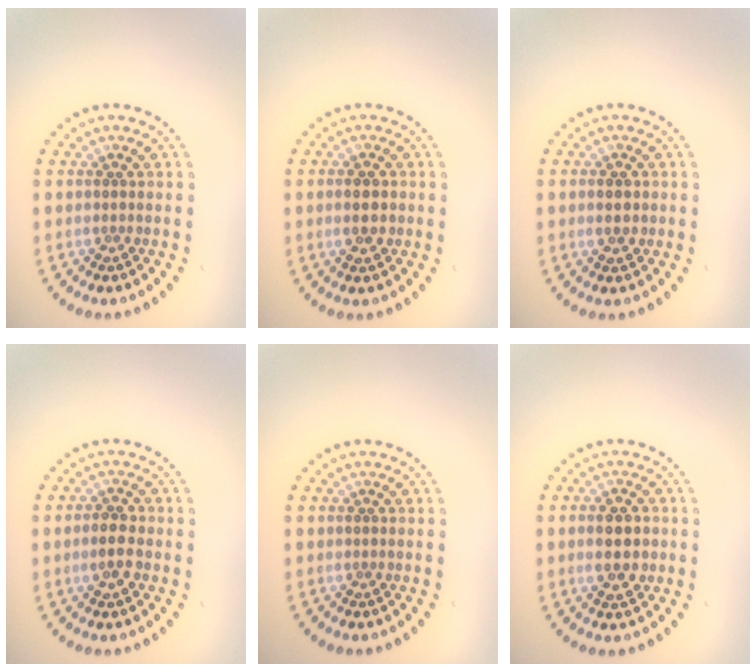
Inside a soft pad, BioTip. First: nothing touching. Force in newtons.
{"total": 2.2, "press": 2.2, "slide": 0.3}
{"total": 2.1, "press": 2.1, "slide": 0.1}
{"total": 2.3, "press": 2.3, "slide": 0.3}
{"total": 0.0}
{"total": 4.0, "press": 4.0, "slide": 0.1}